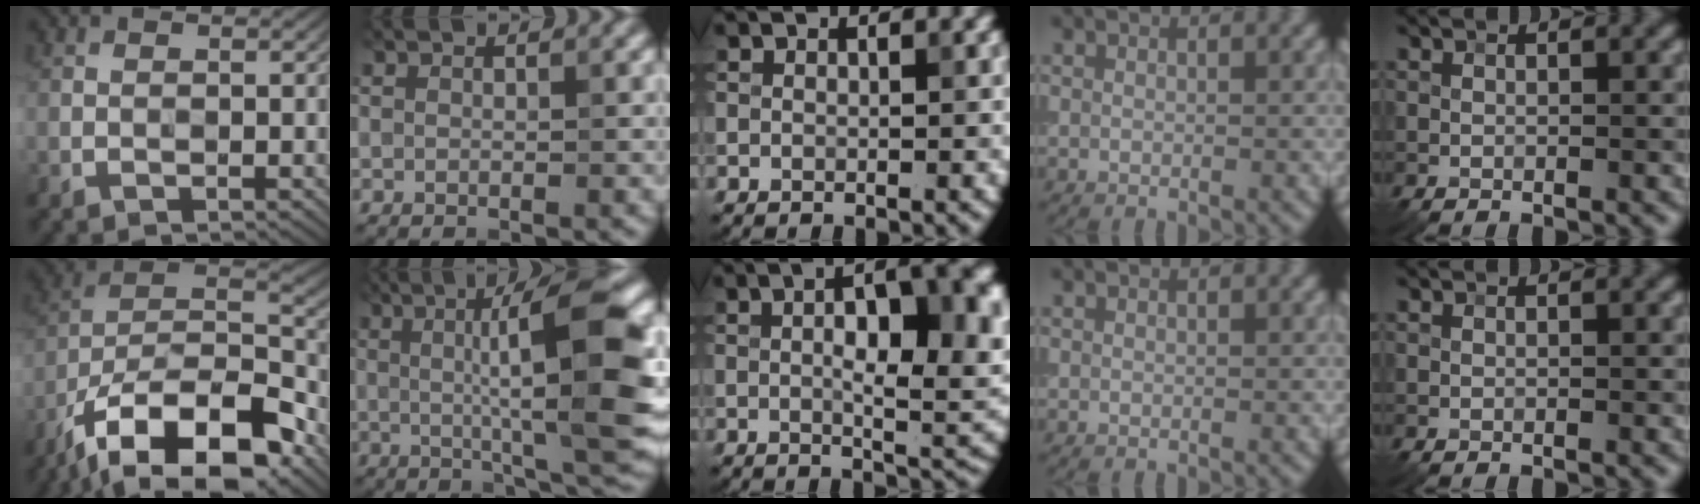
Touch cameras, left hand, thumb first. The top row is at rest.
{"thumb": {"total": 18.9, "force": [-12.9, 7.4, 11.7], "torque": [-0.230, -0.028, -0.218]}, "index": {"total": 12.7, "force": [1.3, 2.2, 12.5], "torque": [-0.168, 0.013, 0.020]}, "middle": {"total": 10.6, "force": [1.4, 4.2, 9.7], "torque": [-0.126, 0.006, 0.025]}}